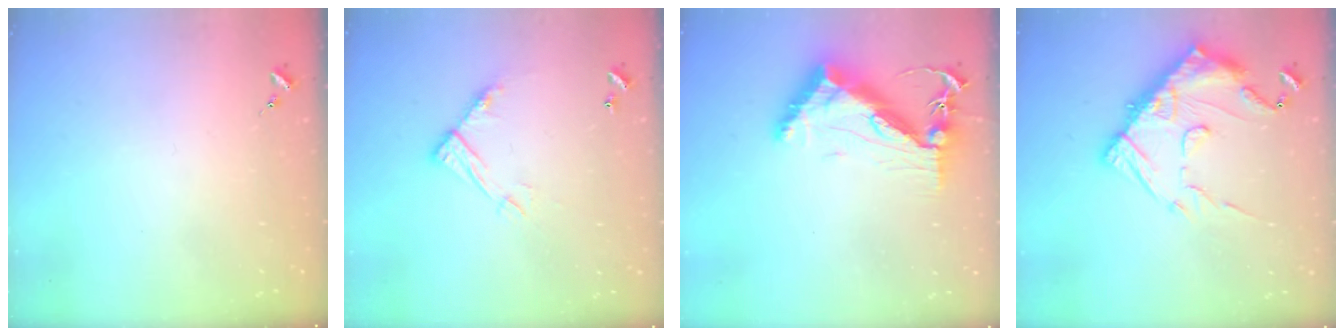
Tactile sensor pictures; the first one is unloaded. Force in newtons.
{"total": 11.1, "press": 11.0, "slide": 0.5}
{"total": 13.5, "press": 13.4, "slide": 1.2}
{"total": 17.5, "press": 17.5, "slide": 1.6}